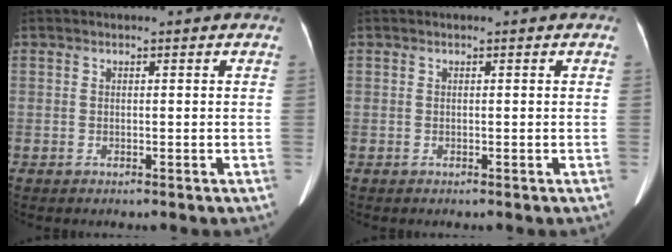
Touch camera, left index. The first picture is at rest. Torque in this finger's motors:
{"motor_torque": [0.04, 0.01, 0.03, 0.00]}